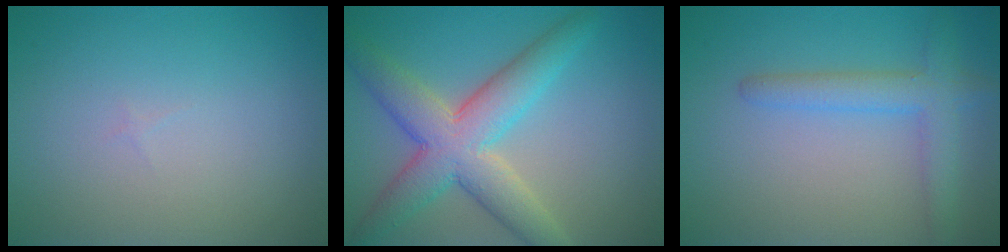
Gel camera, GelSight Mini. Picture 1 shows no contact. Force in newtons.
{"total": 8.1, "press": 8.1, "slide": 0.2}
{"total": 3.3, "press": 3.3, "slide": 0.2}